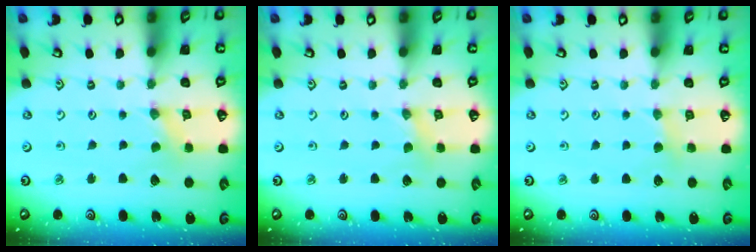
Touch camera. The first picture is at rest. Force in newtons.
{"total": 1.2, "press": 1.1, "slide": 0.2}
{"total": 3.5, "press": 3.4, "slide": 0.6}